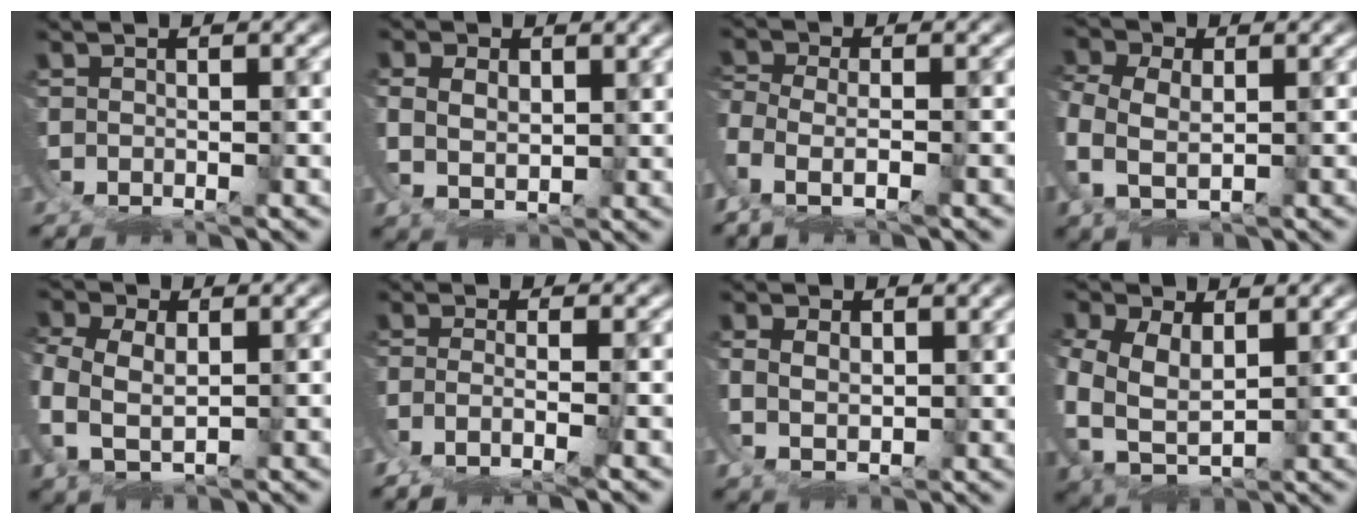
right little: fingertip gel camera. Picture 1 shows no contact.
{"total": 4.5, "force": [2.5, 3.3, 1.7], "torque": [-0.054, -0.001, 0.038]}
{"total": 3.1, "force": [-0.7, 1.5, 2.6], "torque": [-0.078, -0.021, -0.002]}
{"total": 4.7, "force": [0.9, 3.9, 2.4], "torque": [-0.095, -0.018, 0.019]}
{"total": 5.2, "force": [1.1, 4.4, 2.5], "torque": [-0.098, -0.018, 0.022]}
{"total": 2.4, "force": [-1.1, -0.2, 2.2], "torque": [-0.053, -0.019, -0.006]}
{"total": 3.8, "force": [2.6, 2.3, 1.5], "torque": [-0.042, 0.003, 0.040]}
{"total": 5.8, "force": [1.1, 5.0, 2.8], "torque": [-0.118, -0.035, 0.030]}